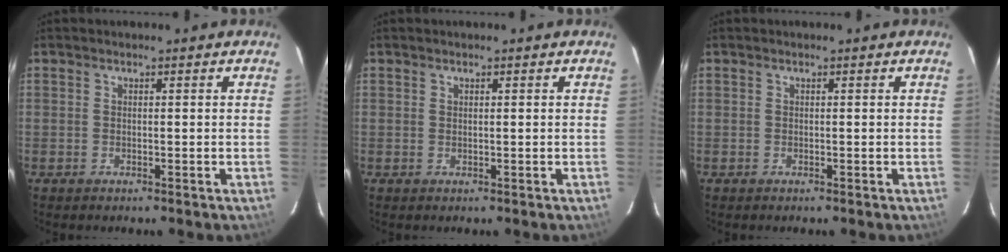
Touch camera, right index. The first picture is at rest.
{"total": 0.0}
{"total": 0.0}